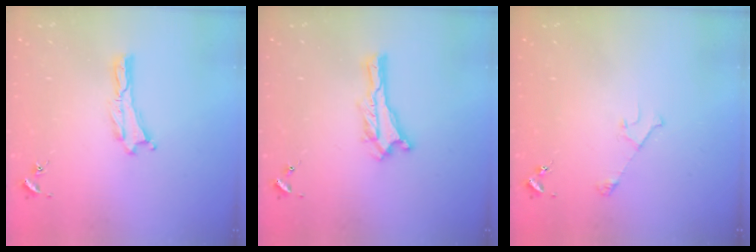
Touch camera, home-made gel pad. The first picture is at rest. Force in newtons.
{"total": 0.0}
{"total": 2.9, "press": 2.9, "slide": 0.3}